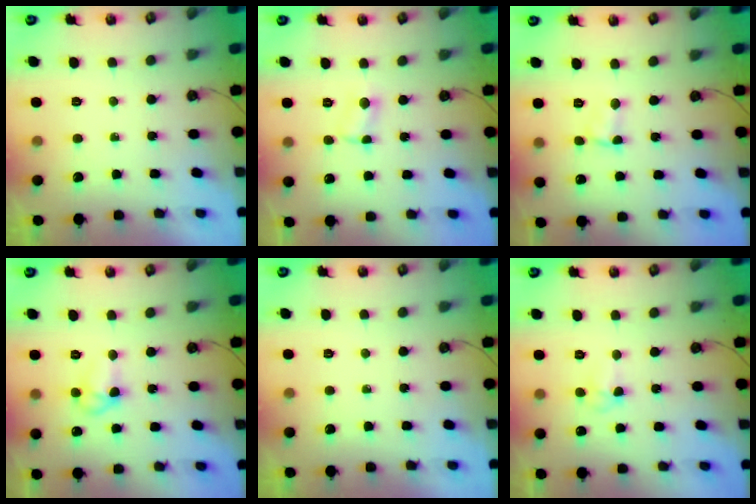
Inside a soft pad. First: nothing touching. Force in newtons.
{"total": 4.1, "press": 4.1, "slide": 0.7}
{"total": 2.2, "press": 2.2, "slide": 0.4}
{"total": 7.6, "press": 7.6, "slide": 0.7}
{"total": 0.0}
{"total": 4.0, "press": 3.1, "slide": 2.4}